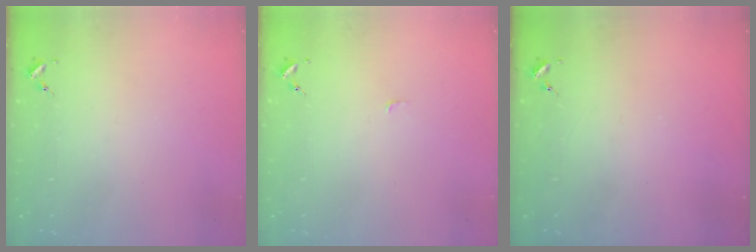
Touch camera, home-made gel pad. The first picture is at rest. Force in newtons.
{"total": 2.5, "press": 2.5, "slide": 0.3}
{"total": 0.0}